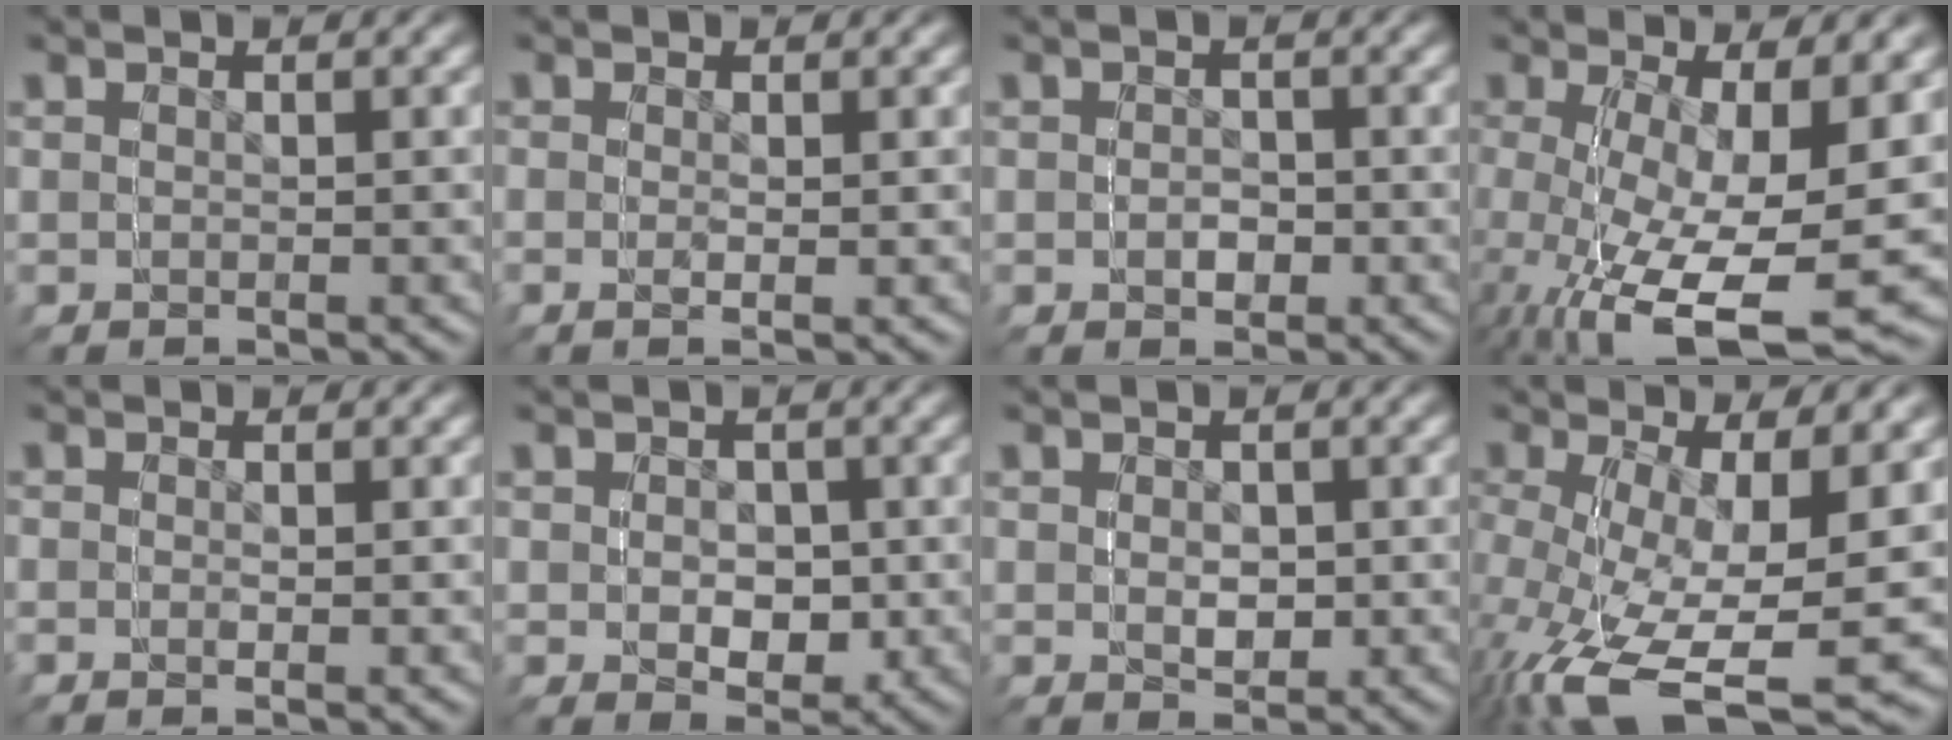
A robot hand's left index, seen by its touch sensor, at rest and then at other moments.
{"total": 1.5, "force": [0.3, -1.2, -0.9], "torque": [0.017, 0.011, -0.001]}
{"total": 1.4, "force": [0.1, 1.1, -0.9], "torque": [0.001, -0.006, 0.003]}
{"total": 5.0, "force": [-1.2, 2.6, 4.2], "torque": [-0.090, -0.010, -0.008]}
{"total": 0.9, "force": [0.0, -0.6, -0.6], "torque": [0.010, 0.003, -0.004]}
{"total": 2.3, "force": [0.7, 1.6, -1.5], "torque": [0.016, -0.003, 0.012]}
{"total": 1.6, "force": [0.6, 0.6, -1.4], "torque": [0.022, 0.002, 0.012]}
{"total": 4.2, "force": [-0.9, 2.5, 3.3], "torque": [-0.081, -0.013, 0.000]}